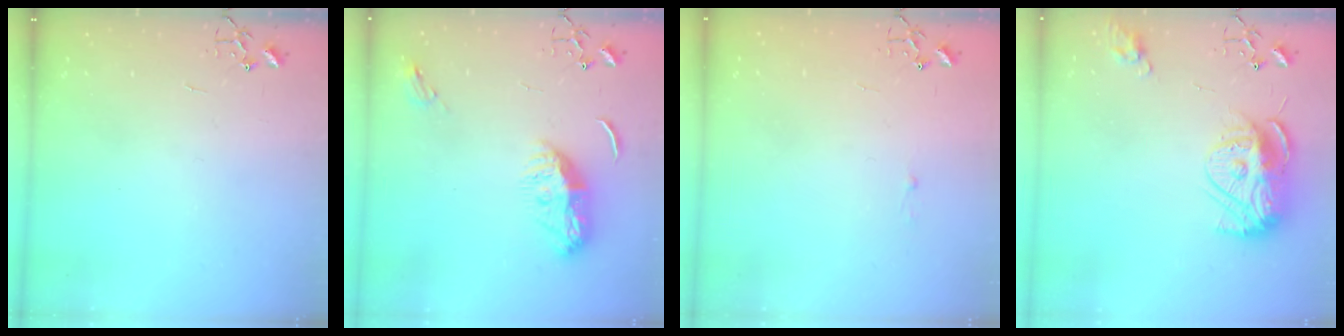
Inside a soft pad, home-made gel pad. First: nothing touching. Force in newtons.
{"total": 11.6, "press": 11.6, "slide": 0.3}
{"total": 1.8, "press": 1.8, "slide": 0.2}
{"total": 13.5, "press": 13.4, "slide": 1.1}